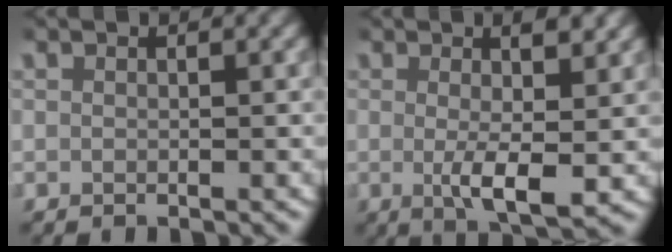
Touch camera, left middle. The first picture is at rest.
{"total": 4.7, "force": [0.1, 1.3, 4.6], "torque": [-0.076, -0.012, 0.011]}